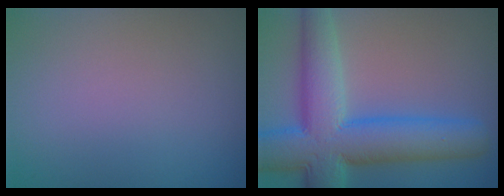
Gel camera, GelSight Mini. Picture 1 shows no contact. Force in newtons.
{"total": 11.0, "press": 11.0, "slide": 0.4}